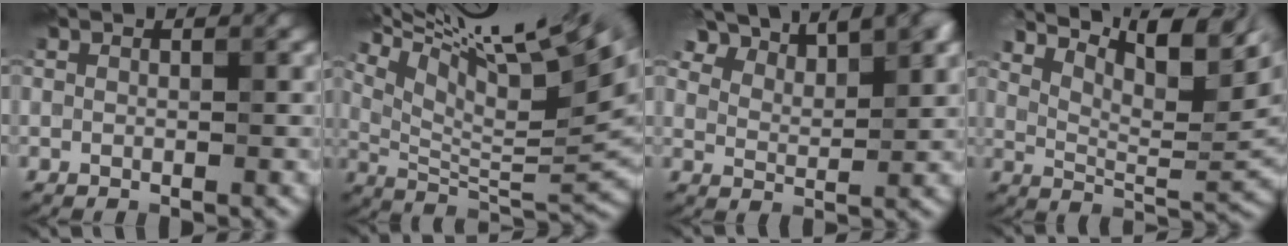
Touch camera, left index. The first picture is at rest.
{"total": 15.1, "force": [9.3, 3.2, 11.5], "torque": [-0.207, 0.028, 0.169]}
{"total": 10.3, "force": [8.2, 3.7, 5.1], "torque": [-0.090, 0.024, 0.117]}
{"total": 12.3, "force": [7.5, 4.1, 8.9], "torque": [-0.138, 0.022, 0.123]}